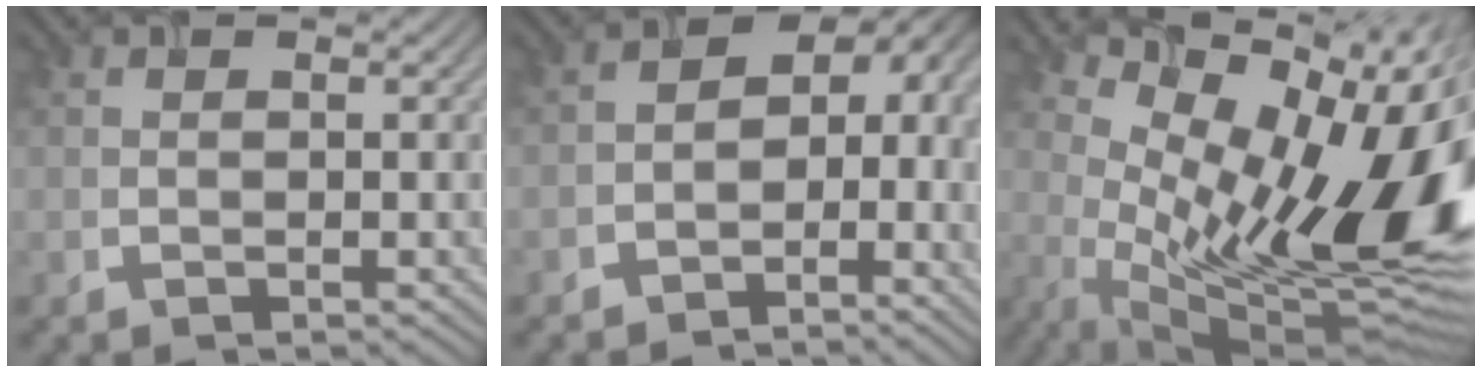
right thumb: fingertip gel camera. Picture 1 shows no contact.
{"total": 6.2, "force": [-2.9, 4.0, 3.8], "torque": [-0.039, -0.002, -0.055]}
{"total": 17.1, "force": [2.7, 7.6, 15.1], "torque": [-0.222, -0.007, 0.056]}